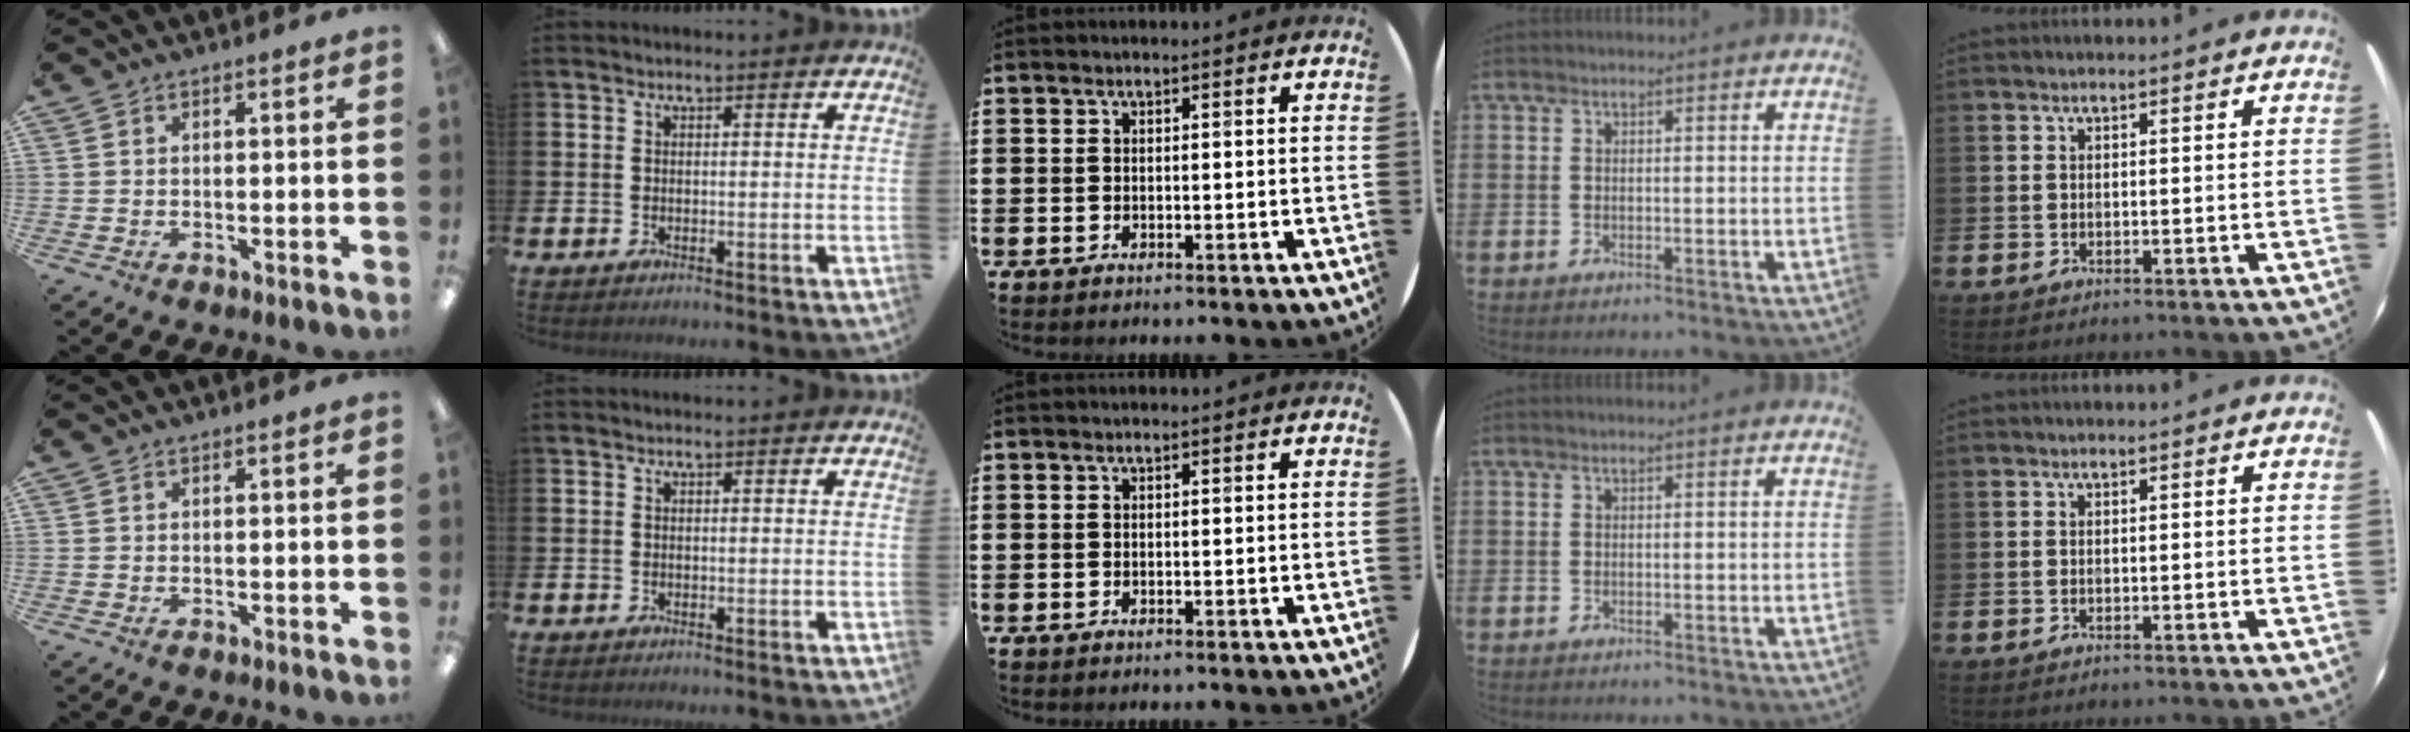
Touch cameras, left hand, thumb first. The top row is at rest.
{}